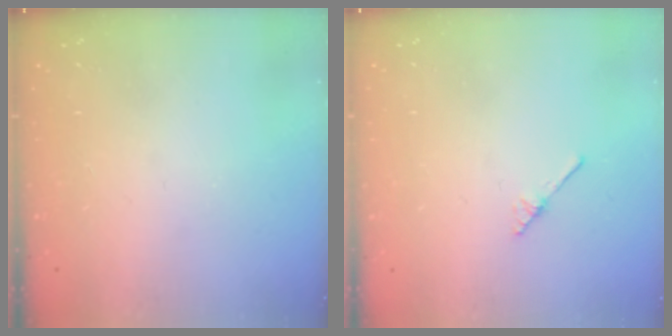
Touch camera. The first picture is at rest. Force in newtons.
{"total": 2.0, "press": 2.0, "slide": 0.2}